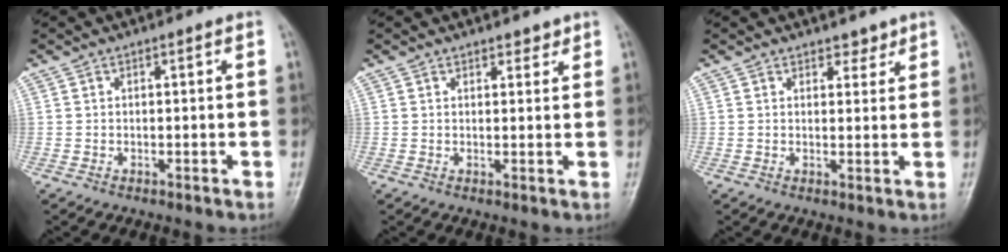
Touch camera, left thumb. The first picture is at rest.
{"total": 1.8, "force": [1.5, 0.9, 0.5], "torque": [0.006, -0.010, 0.018]}
{"total": 2.4, "force": [1.9, 1.3, 0.6], "torque": [0.010, -0.012, 0.023]}